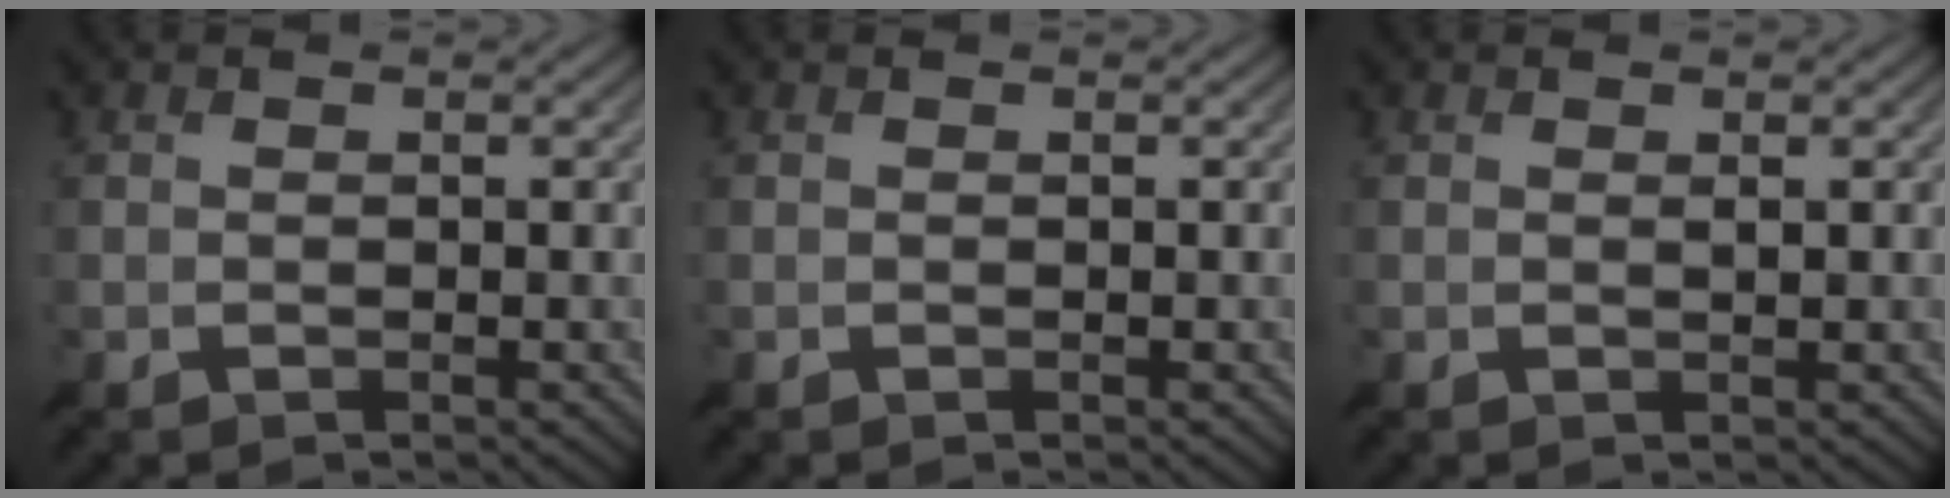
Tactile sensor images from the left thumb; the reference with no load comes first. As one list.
[{"total": 0.0}, {"total": 1.3, "force": [1.3, 0.1, 0.4], "torque": [-0.005, -0.001, 0.020]}]